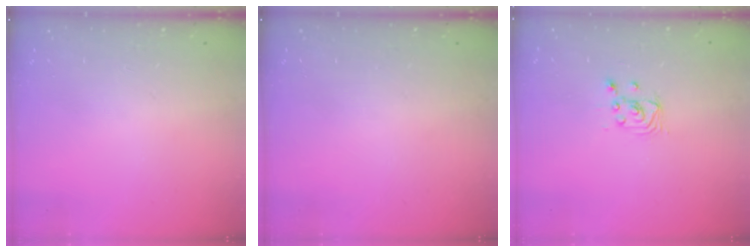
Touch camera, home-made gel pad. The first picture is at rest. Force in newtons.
{"total": 0.0}
{"total": 2.2, "press": 2.2, "slide": 0.2}